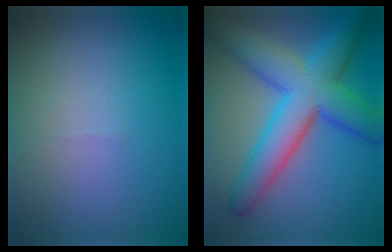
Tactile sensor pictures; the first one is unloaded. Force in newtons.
{"total": 9.6, "press": 9.6, "slide": 0.2}